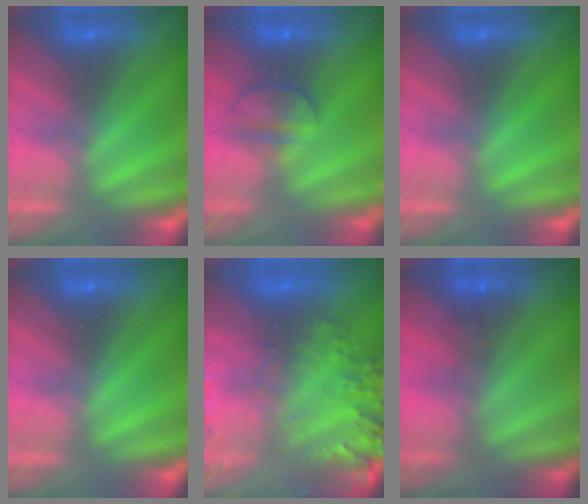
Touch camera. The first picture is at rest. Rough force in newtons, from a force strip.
{"total": 2.3}
{"total": 0.0}
{"total": 0.0}
{"total": 8.7}
{"total": 1.2}